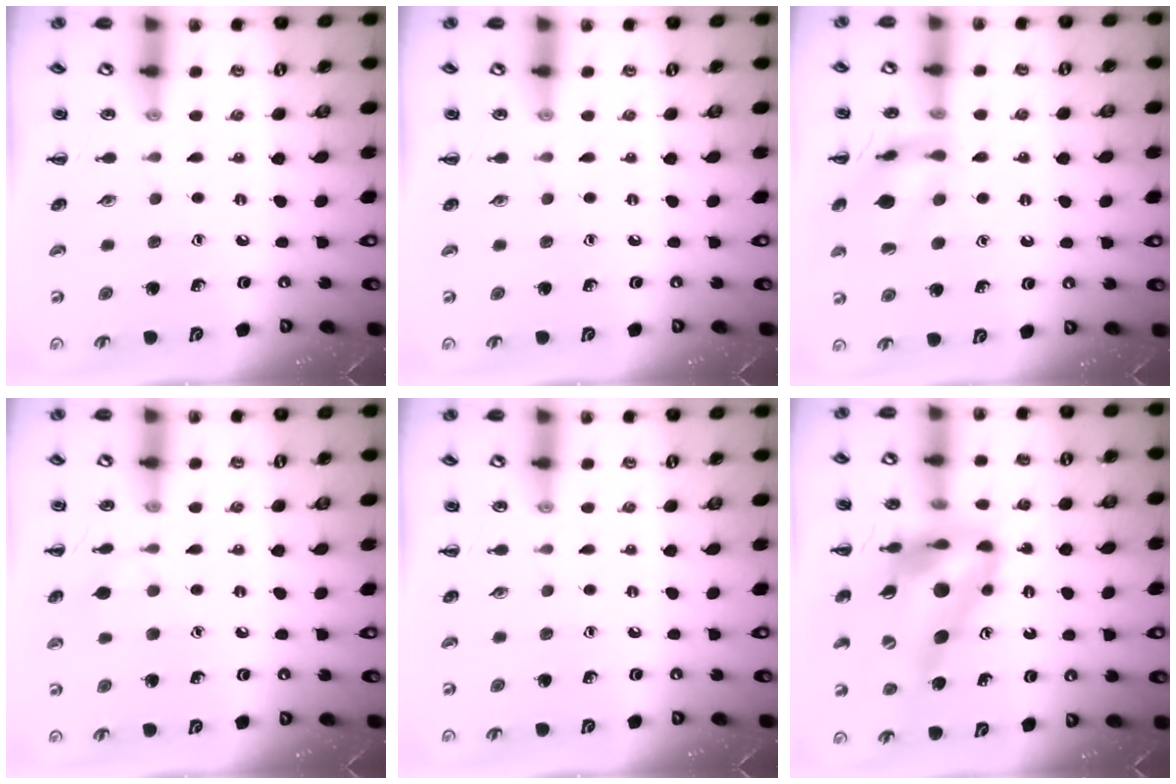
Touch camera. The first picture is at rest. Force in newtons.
{"total": 0.0}
{"total": 13.2, "press": 13.1, "slide": 1.0}
{"total": 5.8, "press": 5.5, "slide": 1.8}
{"total": 0.0}
{"total": 17.5, "press": 16.6, "slide": 5.4}